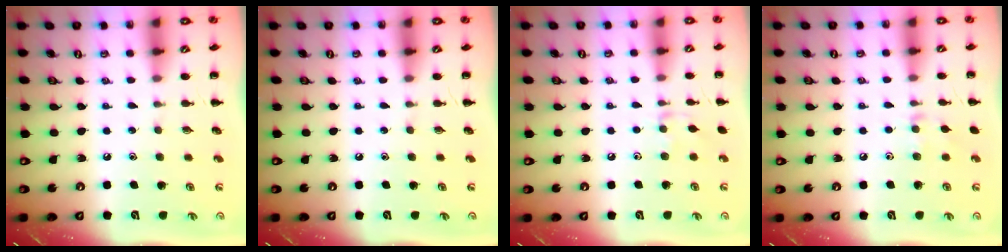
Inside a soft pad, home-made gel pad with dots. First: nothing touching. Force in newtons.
{"total": 0.0}
{"total": 5.0, "press": 4.9, "slide": 1.0}
{"total": 6.8, "press": 6.5, "slide": 2.0}